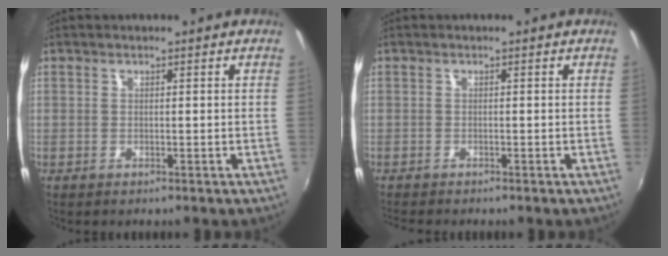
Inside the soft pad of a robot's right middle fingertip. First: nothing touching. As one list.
[{"total": 1.9, "force": [-1.8, 0.2, 0.5], "torque": [-0.014, -0.015, -0.033]}]